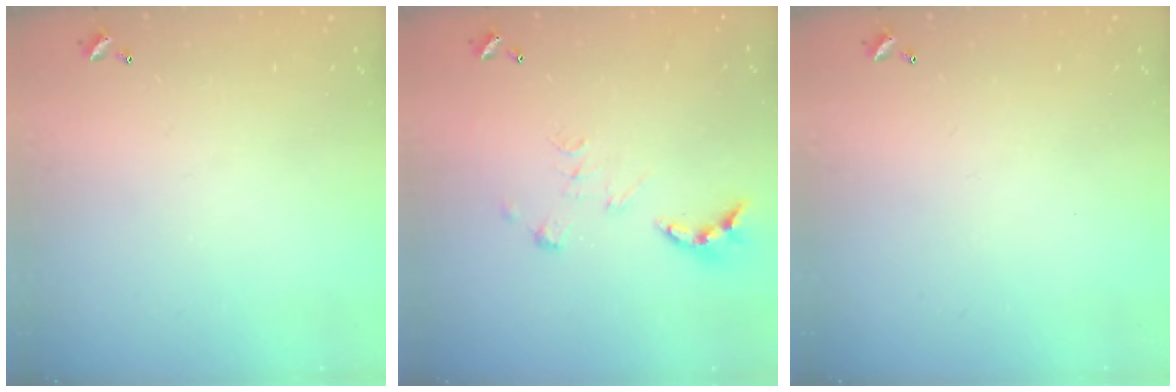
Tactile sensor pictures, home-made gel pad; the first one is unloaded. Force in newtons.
{"total": 2.9, "press": 2.7, "slide": 1.3}
{"total": 0.0}